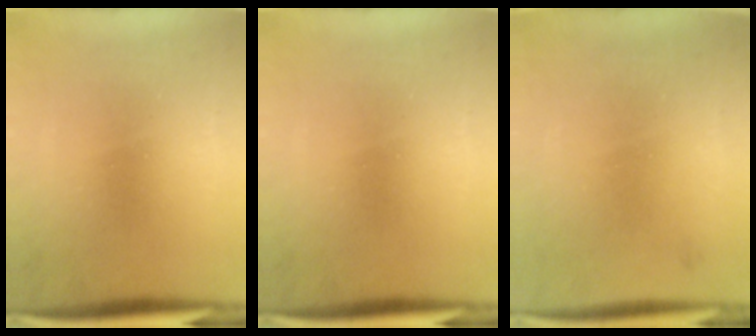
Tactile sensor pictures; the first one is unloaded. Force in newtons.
{"total": 0.0}
{"total": 1.1}